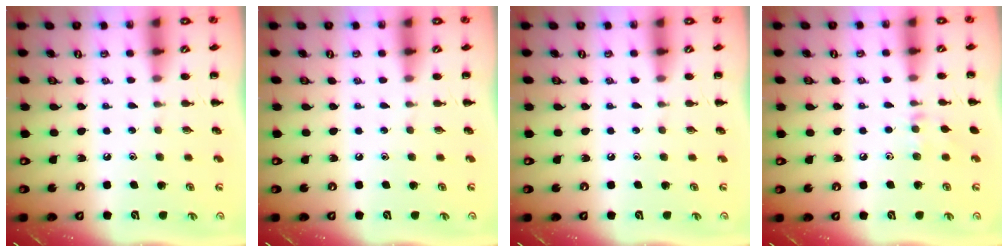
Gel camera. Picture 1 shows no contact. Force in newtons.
{"total": 0.0}
{"total": 0.0}
{"total": 7.3, "press": 7.0, "slide": 1.8}